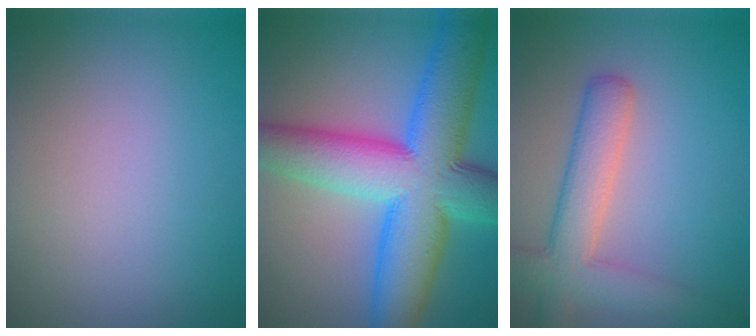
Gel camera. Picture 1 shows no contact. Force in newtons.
{"total": 13.9, "press": 13.9, "slide": 0.0}
{"total": 5.4, "press": 5.4, "slide": 0.3}